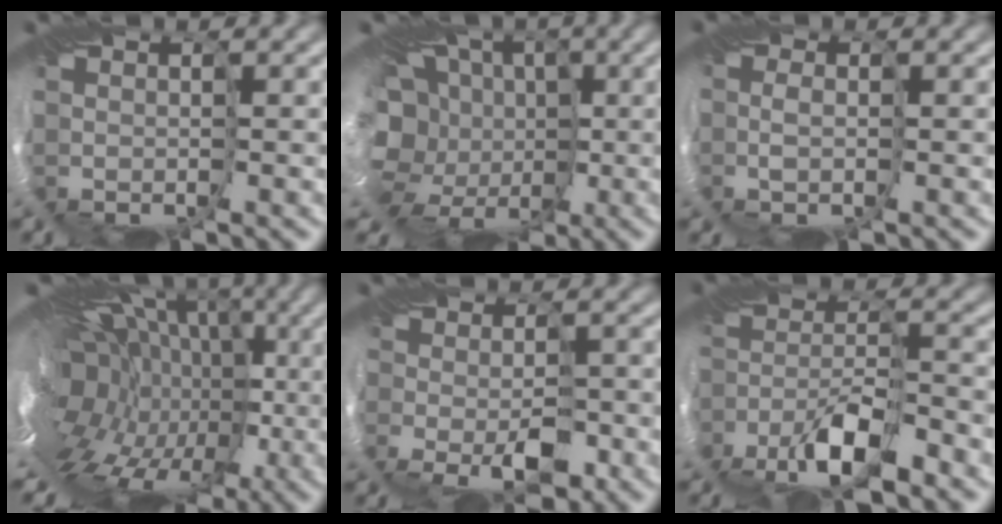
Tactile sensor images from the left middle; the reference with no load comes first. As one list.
[{"total": 12.4, "force": [-1.0, 10.5, 6.5], "torque": [-0.103, -0.008, -0.041]}, {"total": 0.8, "force": [-0.6, 0.0, 0.5], "torque": [-0.008, -0.001, -0.011]}, {"total": 17.2, "force": [-3.0, 12.4, 11.5], "torque": [-0.128, 0.001, -0.070]}, {"total": 1.1, "force": [-1.0, 0.0, 0.3], "torque": [0.006, -0.004, -0.016]}, {"total": 4.1, "force": [-3.8, 0.1, 1.6], "torque": [-0.018, -0.001, -0.073]}]